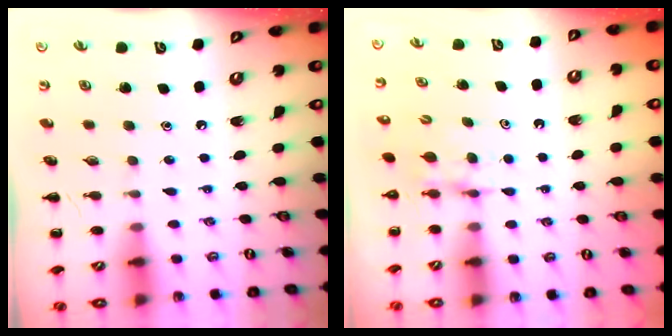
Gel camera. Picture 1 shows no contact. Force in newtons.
{"total": 3.7, "press": 3.6, "slide": 0.7}